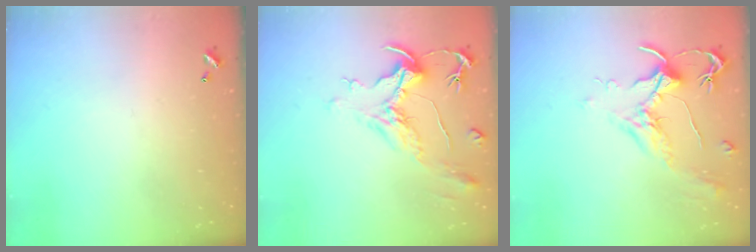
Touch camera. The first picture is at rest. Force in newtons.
{"total": 2.1, "press": 1.6, "slide": 1.3}
{"total": 1.8, "press": 1.7, "slide": 0.8}